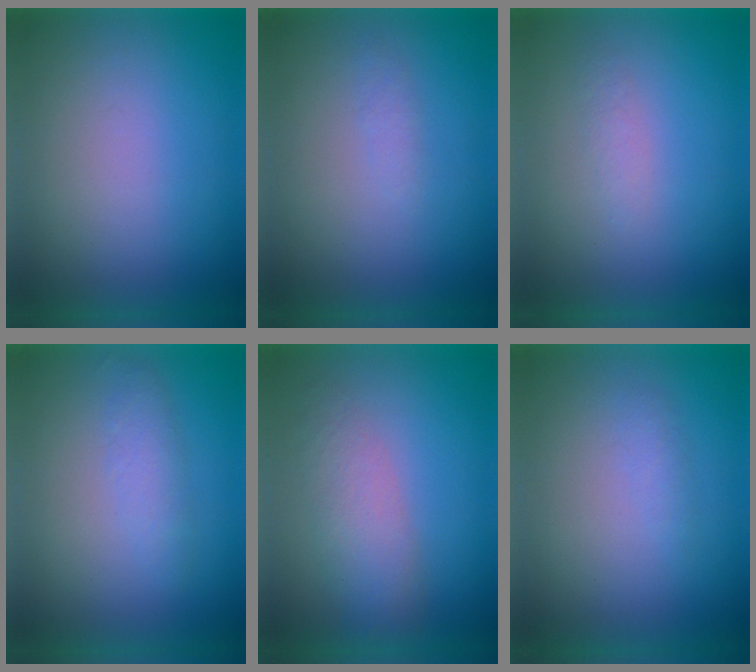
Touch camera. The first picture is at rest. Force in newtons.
{"total": 1.2}
{"total": 1.3}
{"total": 2.5}
{"total": 4.3}
{"total": 1.1}